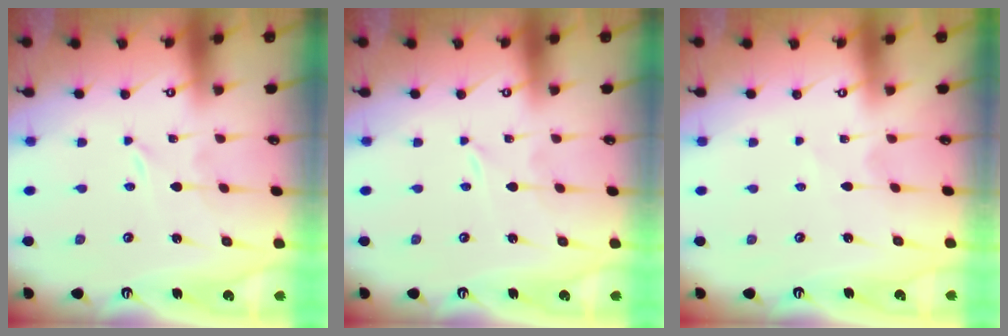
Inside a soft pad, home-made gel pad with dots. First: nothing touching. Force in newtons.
{"total": 0.0}
{"total": 1.9, "press": 1.8, "slide": 0.3}